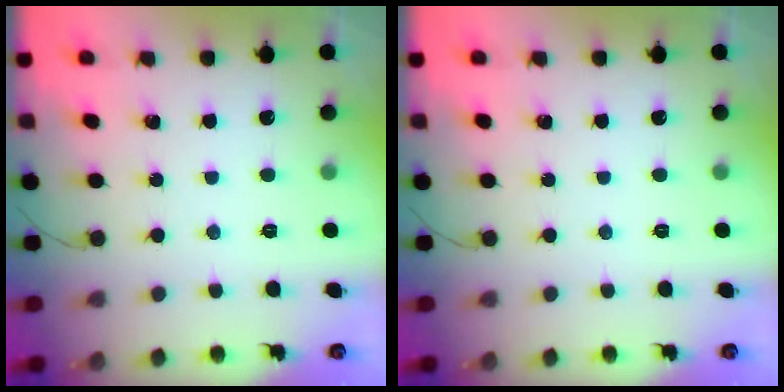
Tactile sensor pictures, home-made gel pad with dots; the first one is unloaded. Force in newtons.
{"total": 0.0}